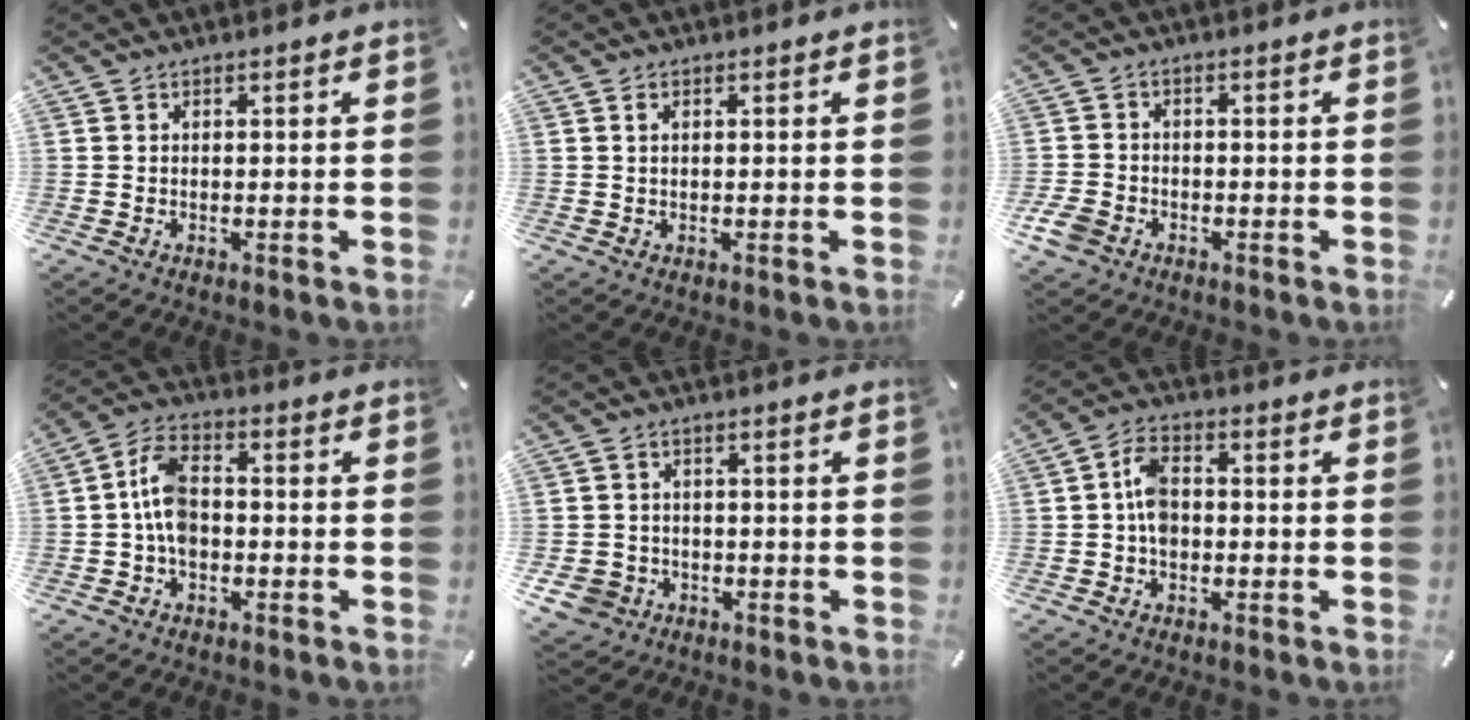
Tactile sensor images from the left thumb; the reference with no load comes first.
{"total": 1.2, "force": [0.4, 0.6, 0.9], "torque": [-0.019, 0.003, 0.006]}
{"total": 4.7, "force": [-2.4, 3.5, 2.1], "torque": [-0.058, 0.007, -0.048]}
{"total": 7.9, "force": [-1.1, 5.1, 6.0], "torque": [-0.130, 0.013, -0.022]}
{"total": 6.2, "force": [-2.4, 5.4, 1.8], "torque": [-0.058, 0.014, -0.044]}
{"total": 5.9, "force": [-0.6, 3.9, 4.3], "torque": [-0.090, 0.010, -0.013]}